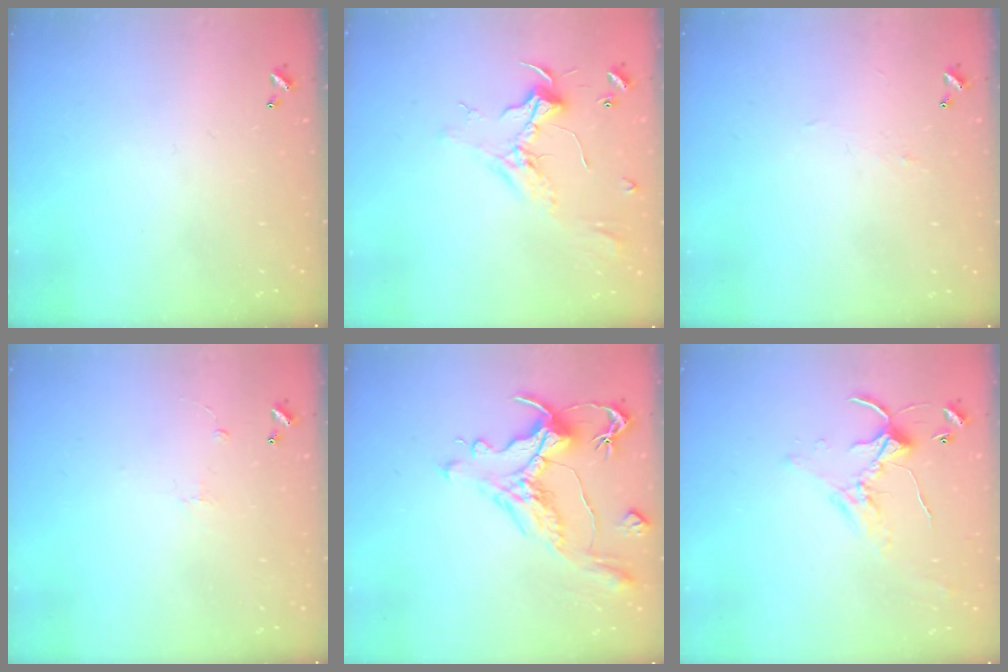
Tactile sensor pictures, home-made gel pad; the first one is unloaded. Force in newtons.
{"total": 2.3, "press": 2.2, "slide": 0.6}
{"total": 1.0, "press": 0.9, "slide": 0.4}
{"total": 0.7, "press": 0.2, "slide": 0.7}
{"total": 2.4, "press": 1.9, "slide": 1.4}
{"total": 1.9, "press": 1.9, "slide": 0.6}